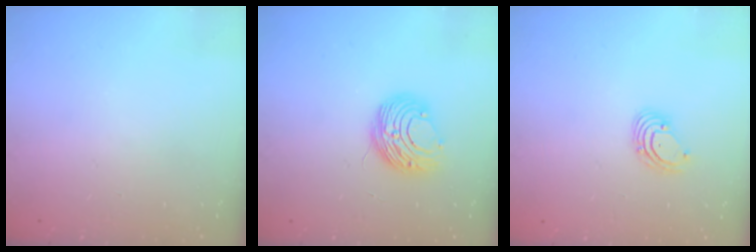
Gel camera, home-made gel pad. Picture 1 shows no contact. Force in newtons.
{"total": 10.0, "press": 10.0, "slide": 0.7}
{"total": 2.6, "press": 2.6, "slide": 0.1}